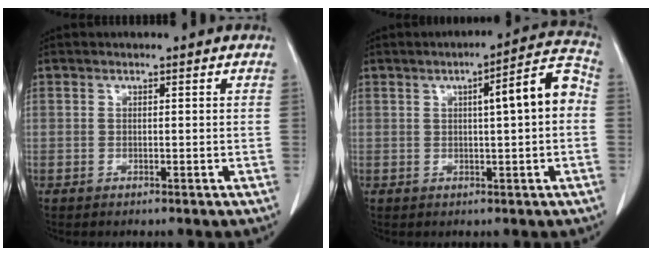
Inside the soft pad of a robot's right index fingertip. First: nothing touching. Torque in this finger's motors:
{"motor_torque": [0.69, -0.12, 0.34, 0.07]}